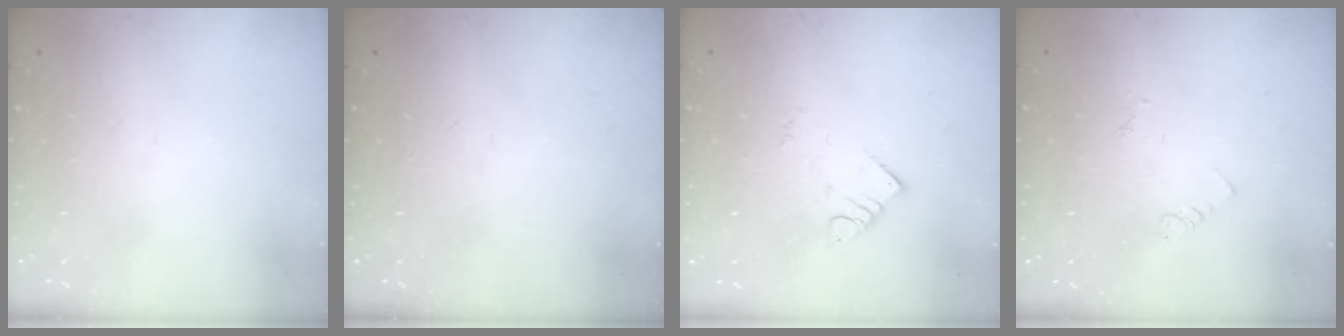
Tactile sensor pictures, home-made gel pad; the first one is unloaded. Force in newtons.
{"total": 0.0}
{"total": 2.7, "press": 2.7, "slide": 0.1}
{"total": 2.5, "press": 2.5, "slide": 0.4}